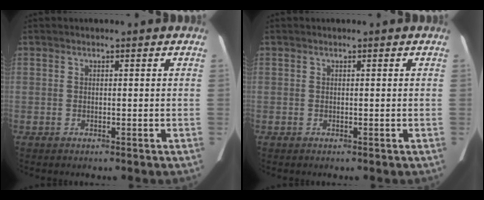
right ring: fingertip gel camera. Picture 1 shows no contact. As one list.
[{"total": 0.0}]